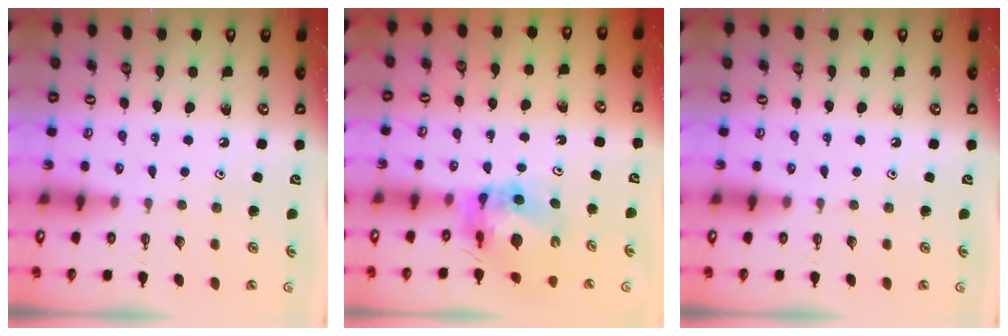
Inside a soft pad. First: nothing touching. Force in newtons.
{"total": 10.0, "press": 10.0, "slide": 1.0}
{"total": 0.0}